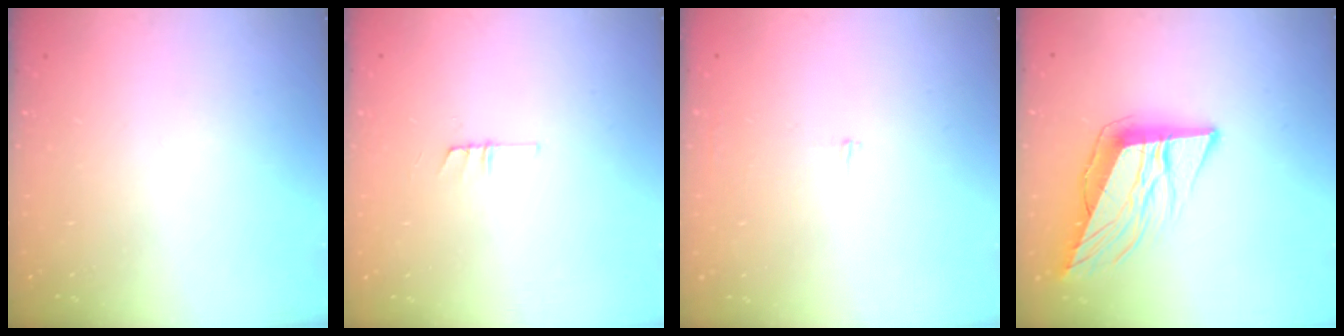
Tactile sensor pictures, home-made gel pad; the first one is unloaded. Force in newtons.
{"total": 3.7, "press": 3.7, "slide": 0.4}
{"total": 2.1, "press": 2.1, "slide": 0.2}
{"total": 12.0, "press": 11.6, "slide": 3.3}